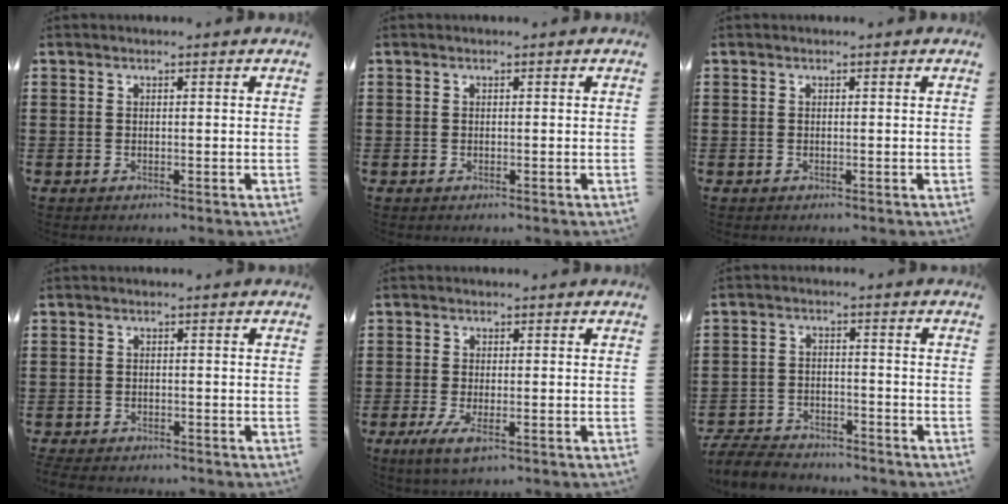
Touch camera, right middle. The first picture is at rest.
{"total": 0.0}
{"total": 0.0}
{"total": 1.0, "force": [-1.0, 0.1, 0.0], "torque": [-0.011, -0.006, -0.023]}
{"total": 2.7, "force": [-0.9, 0.7, 2.4], "torque": [-0.060, -0.009, -0.018]}
{"total": 5.3, "force": [-5.1, 1.1, 0.8], "torque": [-0.022, 0.007, -0.104]}